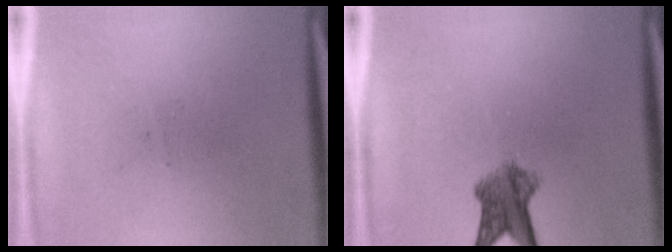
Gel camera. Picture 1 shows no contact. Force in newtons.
{"total": 5.1}